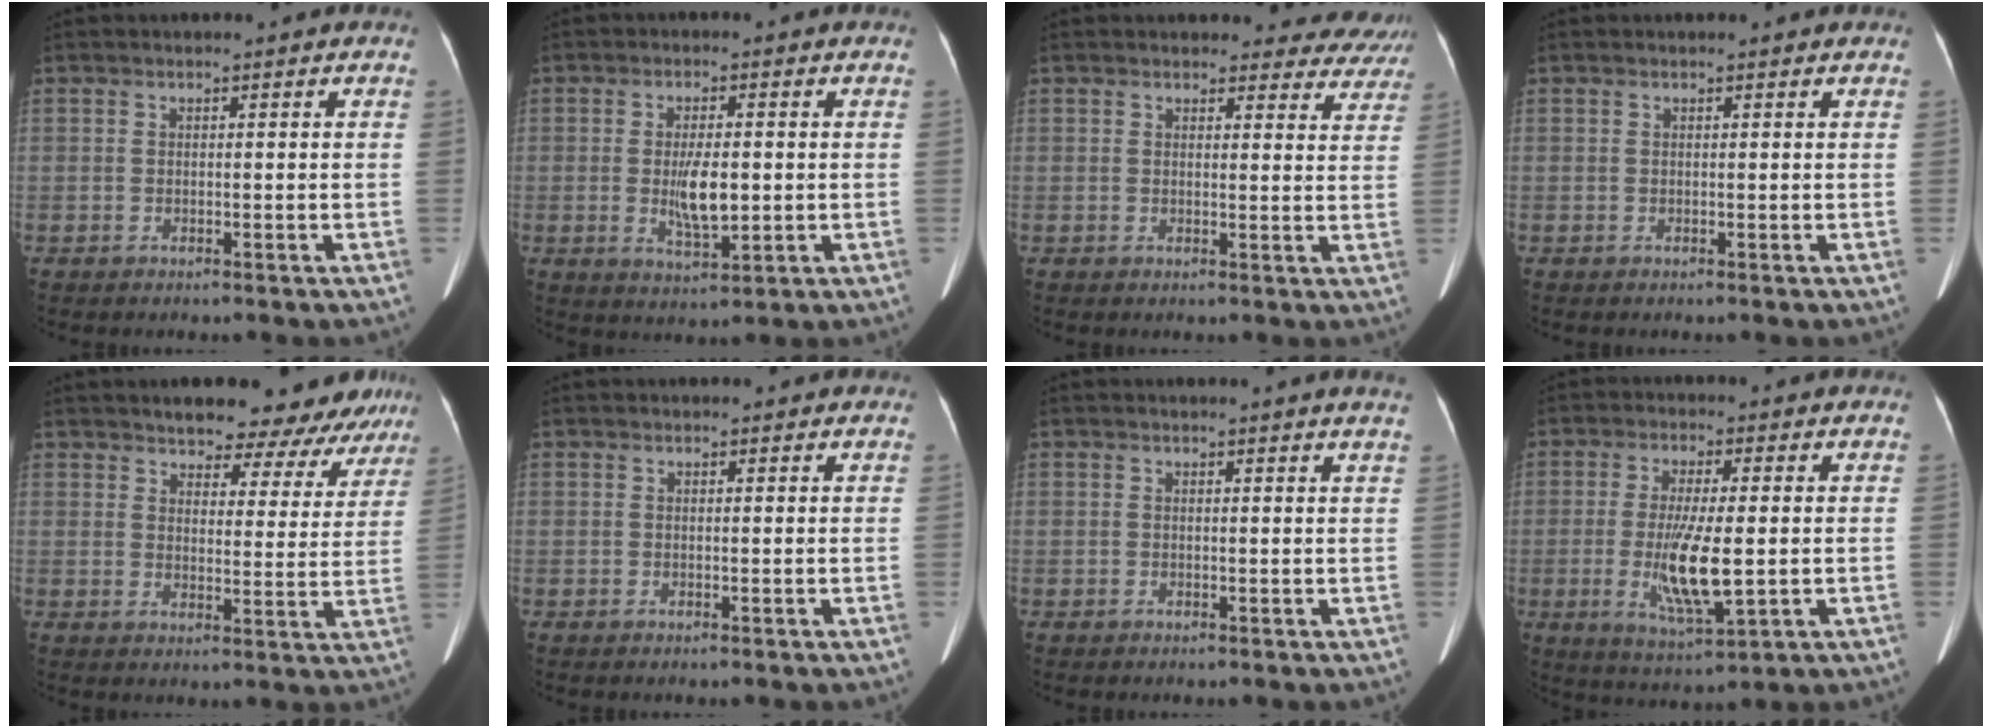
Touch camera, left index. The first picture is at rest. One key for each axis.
{"total": 5.5, "fx": -0.8, "fy": 1.7, "fz": 5.2, "tx": -0.096, "ty": -0.028, "tz": -0.012}
{"total": 11.4, "fx": 10.9, "fy": 3.4, "fz": 0.8, "tx": 0.041, "ty": -0.038, "tz": 0.085}
{"total": 1.6, "fx": 1.5, "fy": 0.3, "fz": 0.5, "tx": -0.006, "ty": -0.001, "tz": 0.010}
{"total": 14.3, "fx": 12.8, "fy": 4.5, "fz": 4.5, "tx": -0.022, "ty": -0.022, "tz": 0.138}
{"total": 2.4, "fx": 2.0, "fy": 0.8, "fz": 1.0, "tx": -0.009, "ty": 0.006, "tz": 0.020}
{"total": 3.4, "fx": 3.1, "fy": -0.7, "fz": 1.4, "tx": -0.014, "ty": -0.019, "tz": 0.015}
{"total": 8.8, "fx": -1.4, "fy": 1.6, "fz": 8.6, "tx": -0.169, "ty": -0.040, "tz": -0.023}